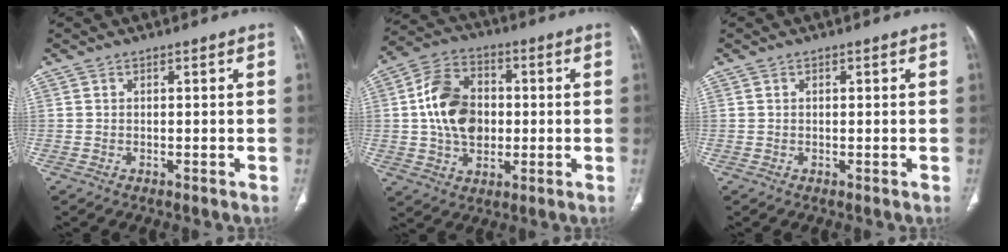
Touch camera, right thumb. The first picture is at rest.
{"total": 13.9, "force": [0.4, 9.9, 9.7], "torque": [-0.157, 0.016, 0.006]}
{"total": 0.6, "force": [0.3, 0.3, 0.4], "torque": [-0.004, 0.001, 0.004]}